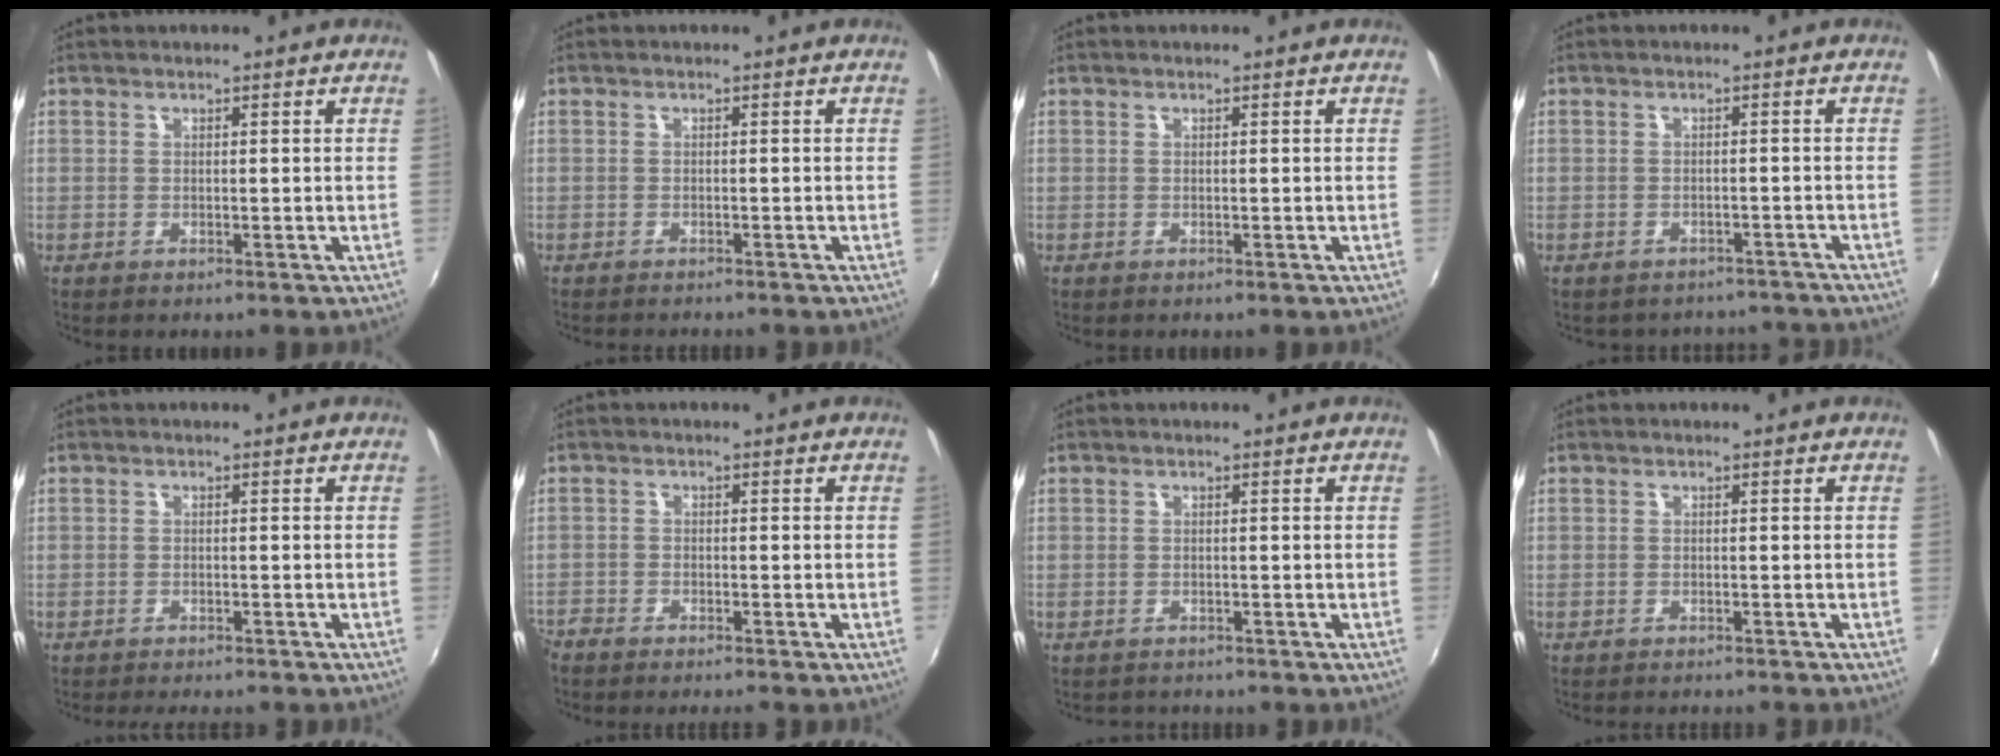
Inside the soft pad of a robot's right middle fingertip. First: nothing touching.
{"total": 2.4, "force": [-2.2, 0.2, 0.8], "torque": [-0.022, -0.013, -0.036]}
{"total": 0.0}
{"total": 8.8, "force": [-7.8, 3.5, 1.9], "torque": [-0.043, 0.004, -0.089]}
{"total": 4.9, "force": [-4.4, 0.8, 1.9], "torque": [-0.050, -0.009, -0.065]}
{"total": 5.1, "force": [-4.8, 0.9, 1.6], "torque": [-0.058, -0.020, -0.090]}
{"total": 2.1, "force": [-2.0, 0.7, 0.1], "torque": [-0.009, -0.005, -0.031]}
{"total": 4.4, "force": [-4.1, 0.4, 1.5], "torque": [-0.038, -0.012, -0.061]}